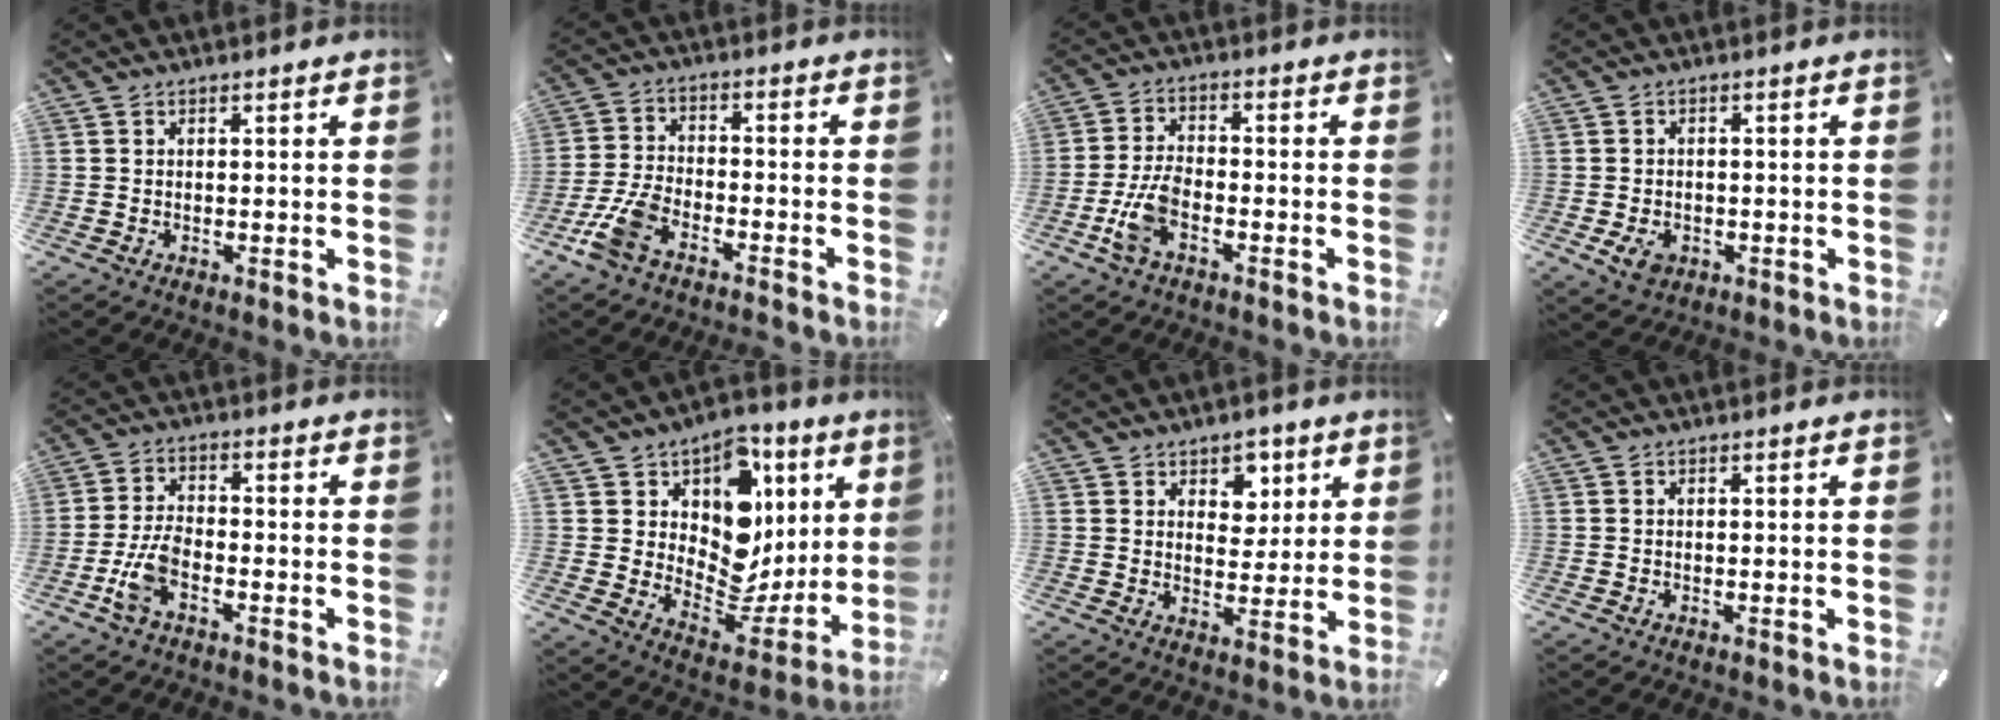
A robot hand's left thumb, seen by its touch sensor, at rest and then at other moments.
{"total": 8.2, "force": [-5.3, 3.5, 5.1], "torque": [-0.116, 0.012, -0.101]}
{"total": 7.8, "force": [-3.2, 3.9, 5.9], "torque": [-0.131, 0.003, -0.060]}
{"total": 4.3, "force": [-1.5, 3.4, 2.2], "torque": [-0.040, -0.001, -0.028]}
{"total": 7.2, "force": [-3.3, 3.6, 5.3], "torque": [-0.123, 0.004, -0.062]}
{"total": 12.5, "force": [4.9, 10.4, 5.1], "torque": [-0.057, -0.072, 0.094]}
{"total": 6.0, "force": [3.0, 4.9, 1.6], "torque": [-0.002, -0.017, 0.046]}
{"total": 0.0}